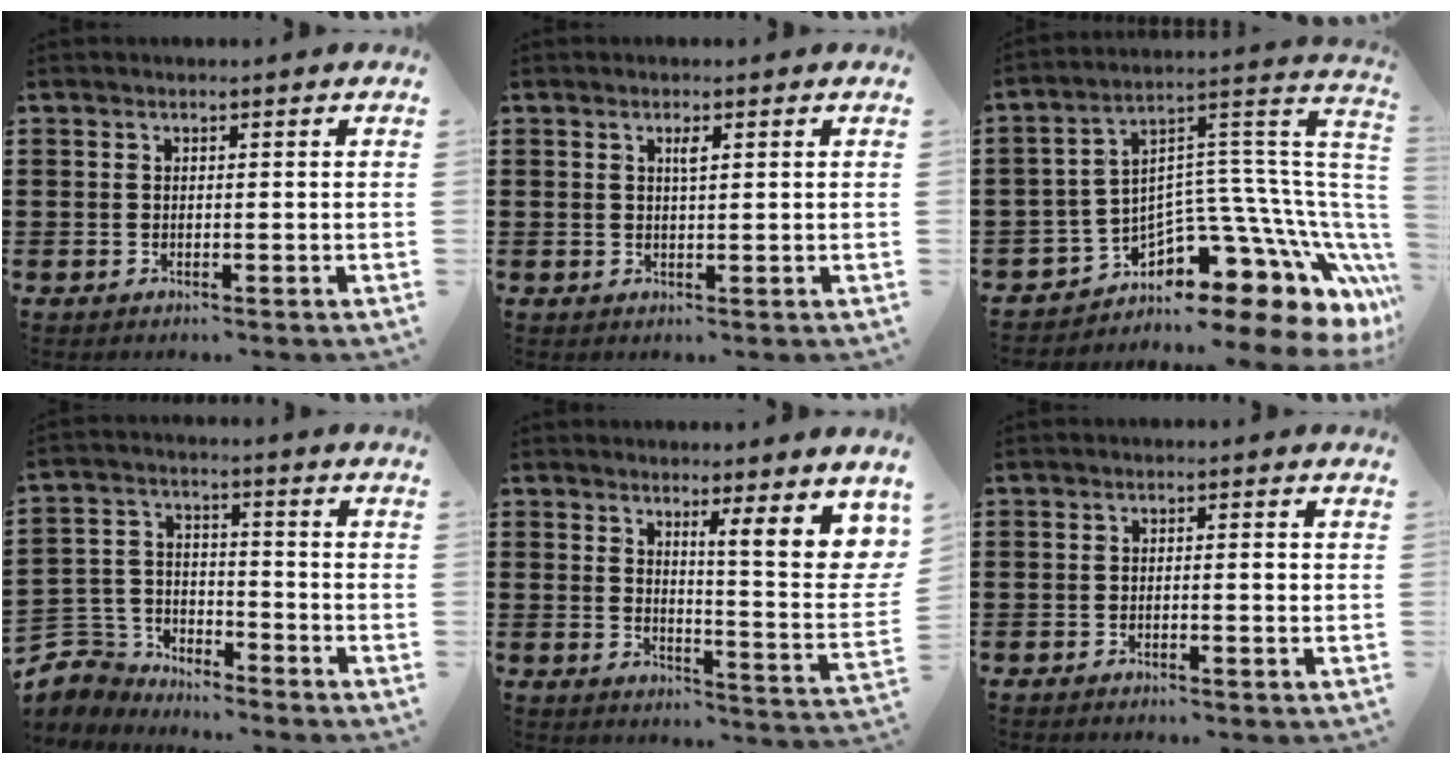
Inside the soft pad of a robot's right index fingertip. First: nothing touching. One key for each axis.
{"total": 1.4, "fx": 0.5, "fy": 0.2, "fz": 1.2, "tx": -0.024, "ty": 0.003, "tz": 0.008}
{"total": 8.4, "fx": -5.7, "fy": 4.1, "fz": 4.6, "tx": -0.086, "ty": -0.027, "tz": -0.107}
{"total": 5.8, "fx": -5.1, "fy": 2.8, "fz": 0.5, "tx": -0.048, "ty": 0.002, "tz": -0.111}
{"total": 7.6, "fx": 4.2, "fy": 0.8, "fz": 6.3, "tx": -0.105, "ty": -0.033, "tz": 0.065}
{"total": 1.3, "fx": -0.4, "fy": 0.1, "fz": 1.2, "tx": -0.022, "ty": -0.004, "tz": -0.006}